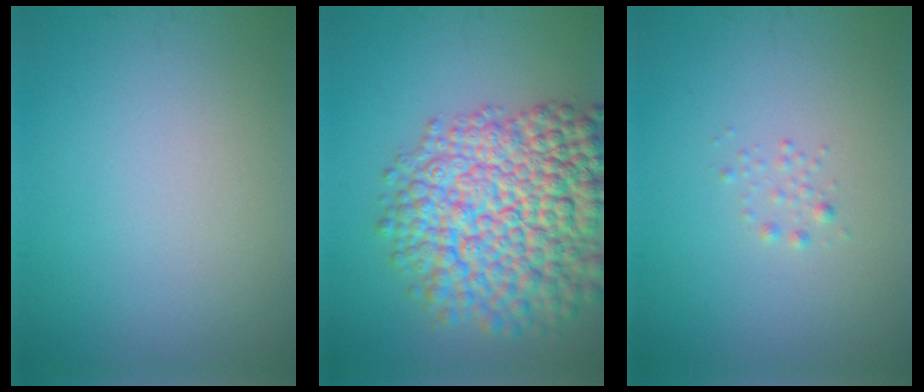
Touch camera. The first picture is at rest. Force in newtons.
{"total": 12.8, "press": 12.8, "slide": 0.5}
{"total": 0.7, "press": 0.7, "slide": 0.0}